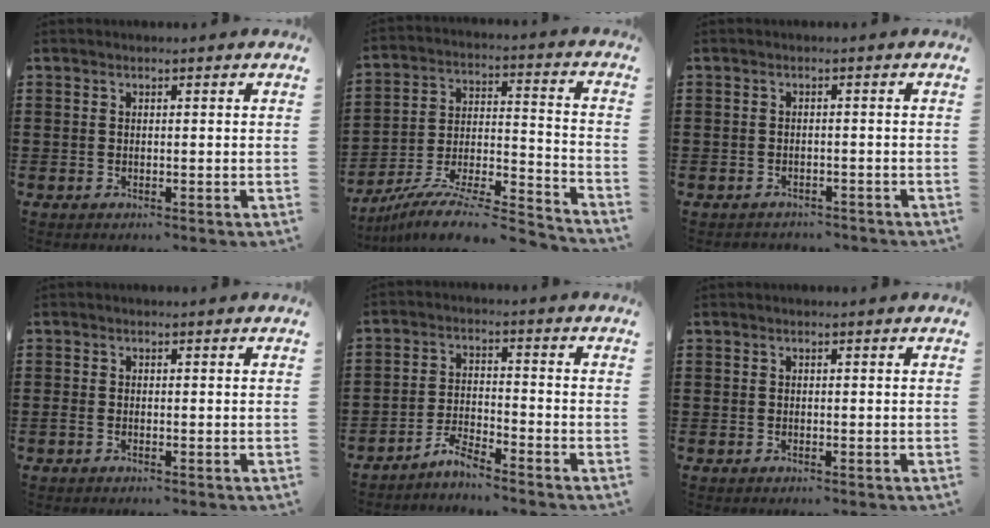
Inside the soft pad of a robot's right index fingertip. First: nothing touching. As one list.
[{"total": 9.0, "force": [-8.1, 1.2, 3.8], "torque": [-0.057, 0.010, -0.158]}, {"total": 1.5, "force": [-1.4, 0.4, -0.2], "torque": [-0.003, 0.003, -0.034]}, {"total": 0.7, "force": [-0.6, 0.2, 0.3], "torque": [-0.009, -0.003, -0.011]}, {"total": 3.9, "force": [-3.8, 0.1, 0.8], "torque": [-0.027, 0.004, -0.079]}, {"total": 0.0}]